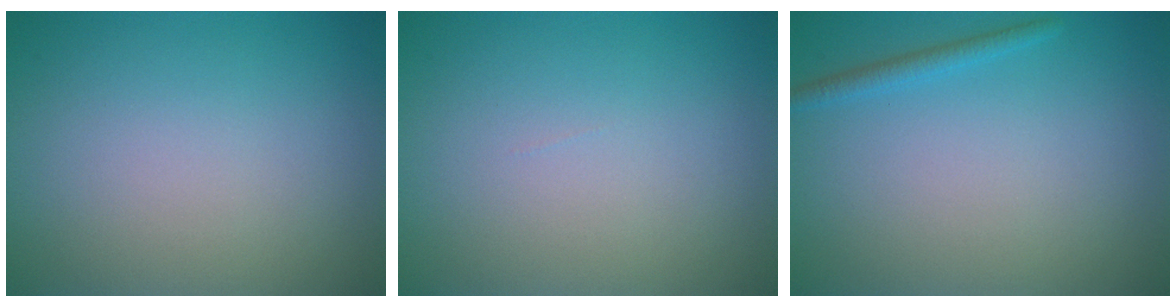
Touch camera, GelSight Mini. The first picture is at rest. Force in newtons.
{"total": 0.0}
{"total": 1.3, "press": 1.3, "slide": 0.0}